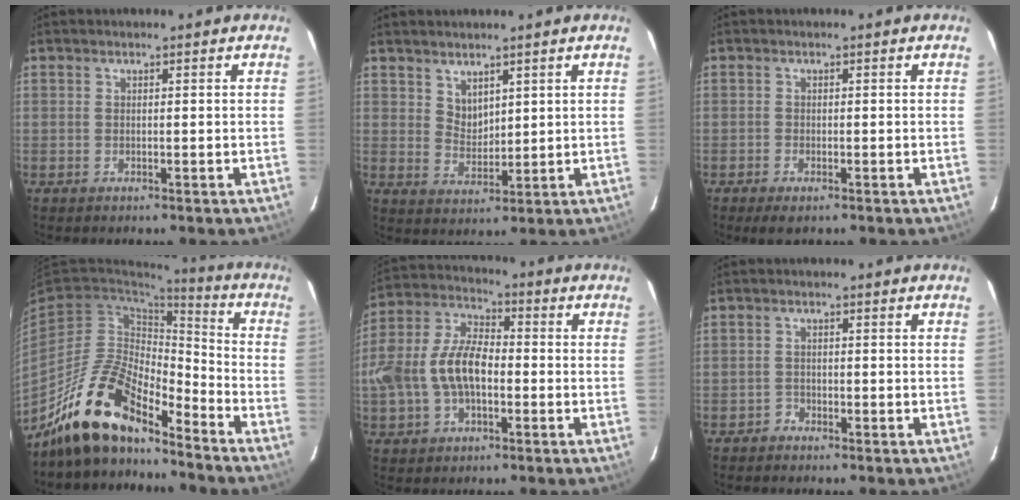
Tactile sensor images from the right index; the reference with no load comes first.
{"total": 4.0, "force": [3.0, 2.2, 1.5], "torque": [-0.020, 0.000, 0.060]}
{"total": 2.5, "force": [-1.8, 1.0, 1.5], "torque": [-0.038, -0.009, -0.033]}
{"total": 16.3, "force": [-13.3, 5.0, 7.9], "torque": [-0.159, 0.005, -0.250]}
{"total": 14.1, "force": [-2.7, 8.4, 11.0], "torque": [-0.239, 0.016, -0.050]}
{"total": 1.4, "force": [-1.1, 0.7, -0.3], "torque": [0.003, 0.006, -0.022]}